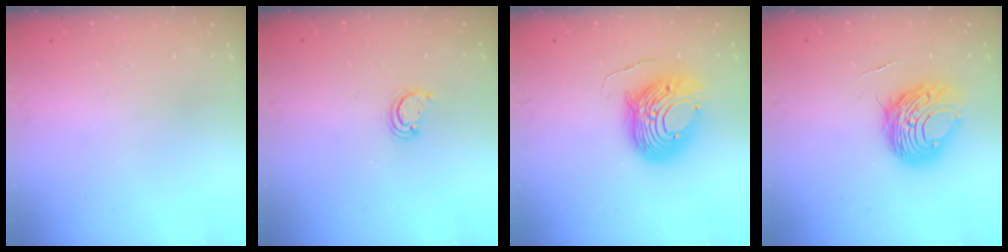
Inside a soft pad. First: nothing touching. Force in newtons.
{"total": 2.5, "press": 2.5, "slide": 0.3}
{"total": 12.1, "press": 12.0, "slide": 1.2}
{"total": 9.5, "press": 9.5, "slide": 1.0}